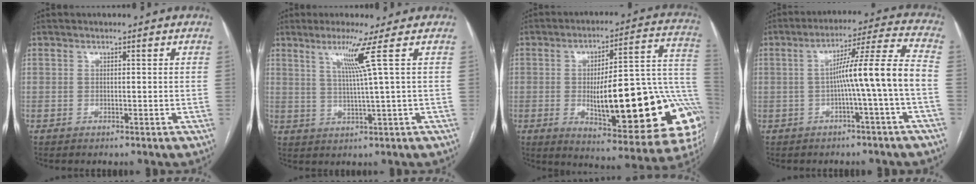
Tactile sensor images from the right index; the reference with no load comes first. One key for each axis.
{"total": 5.5, "fx": 2.4, "fy": -2.3, "fz": 4.4, "tx": -0.090, "ty": -0.012, "tz": 0.051}
{"total": 28.2, "fx": -5.8, "fy": 7.0, "fz": 26.7, "tx": -0.271, "ty": 0.018, "tz": -0.065}
{"total": 10.4, "fx": -1.7, "fy": -1.5, "fz": 10.2, "tx": -0.161, "ty": 0.025, "tz": -0.025}